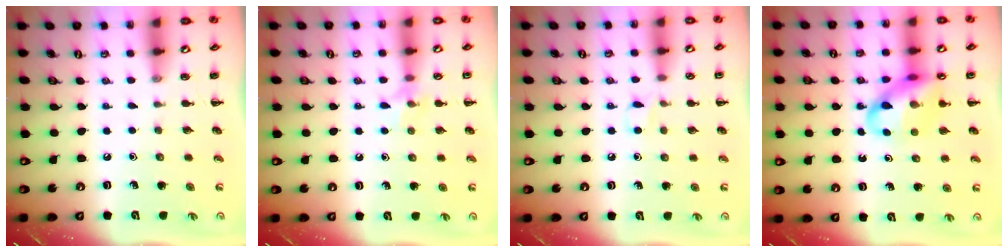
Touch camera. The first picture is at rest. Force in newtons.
{"total": 6.7, "press": 6.5, "slide": 1.2}
{"total": 4.1, "press": 4.0, "slide": 1.0}
{"total": 14.4, "press": 13.9, "slide": 3.7}